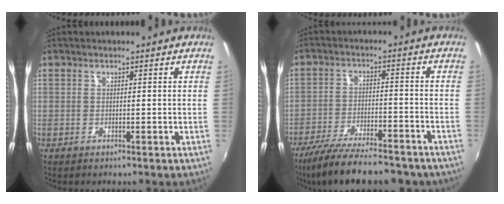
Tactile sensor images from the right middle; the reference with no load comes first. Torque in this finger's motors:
{"motor_torque": [1.09, -1.05, 0.39, 0.16]}